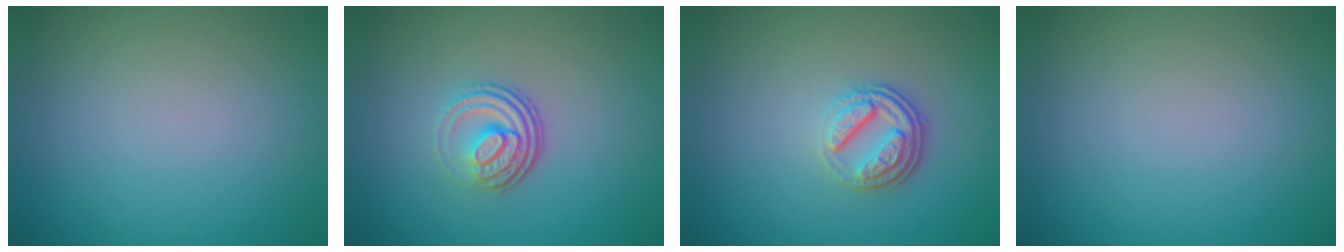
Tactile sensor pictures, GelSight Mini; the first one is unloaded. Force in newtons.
{"total": 3.6, "press": 2.4, "slide": 2.7}
{"total": 3.7, "press": 2.6, "slide": 2.6}
{"total": 0.0}